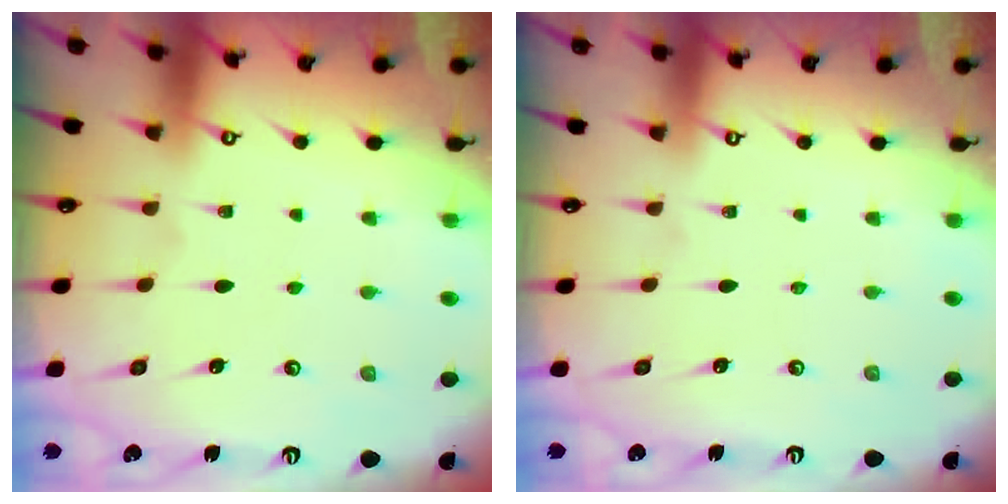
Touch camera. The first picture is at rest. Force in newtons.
{"total": 0.0}